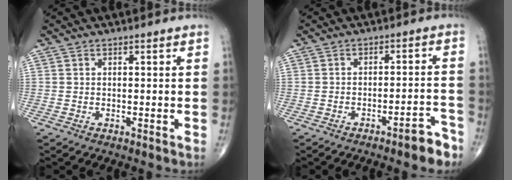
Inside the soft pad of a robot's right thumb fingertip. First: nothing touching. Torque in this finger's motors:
{"motor_torque": [1.12, 0.16, -0.13, -0.13, 0.12]}